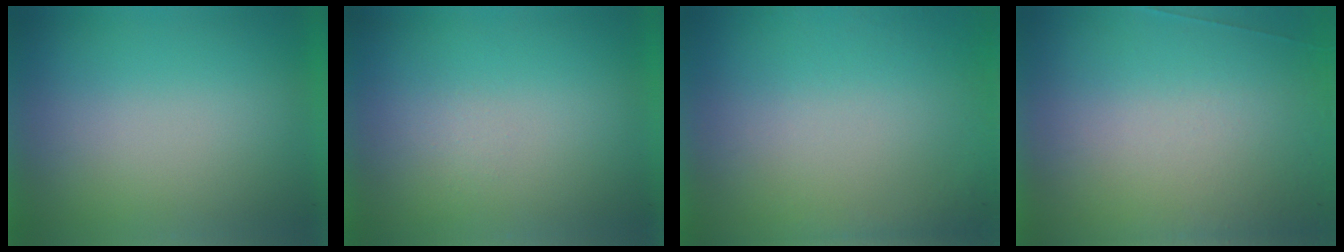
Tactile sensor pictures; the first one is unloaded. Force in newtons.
{"total": 1.2}
{"total": 6.9}
{"total": 6.8}